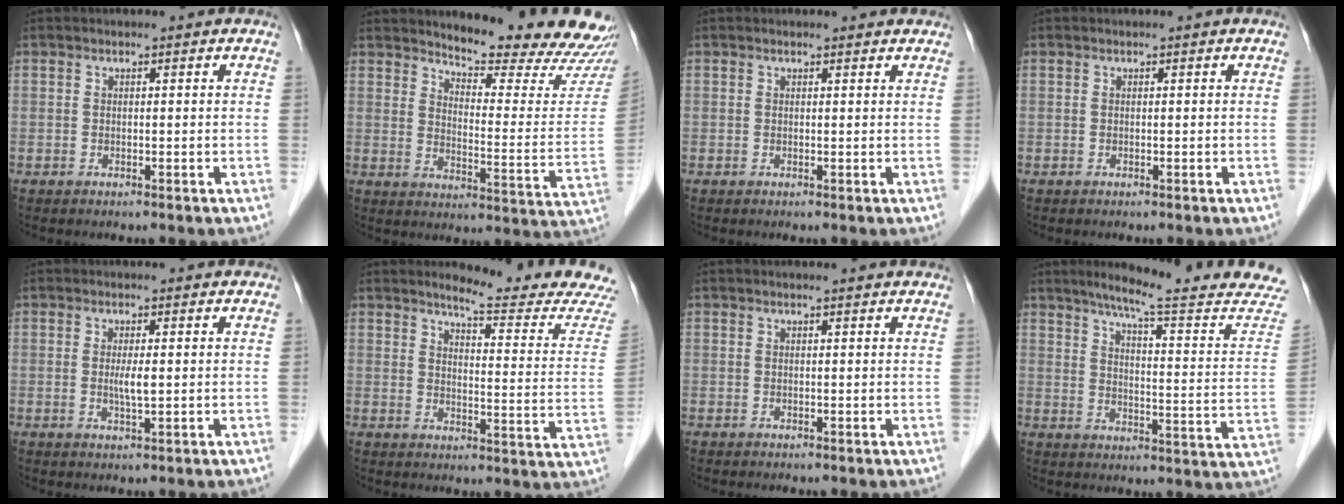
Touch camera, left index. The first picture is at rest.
{"total": 18.2, "force": [17.1, 1.6, 5.9], "torque": [-0.076, -0.099, 0.204]}
{"total": 2.0, "force": [1.9, 0.5, 0.3], "torque": [-0.012, 0.006, 0.016]}
{"total": 0.0}
{"total": 2.3, "force": [0.2, 0.3, 2.3], "torque": [-0.049, -0.003, 0.003]}
{"total": 14.3, "force": [13.9, -1.1, 3.5], "torque": [-0.045, -0.099, 0.156]}
{"total": 1.9, "force": [1.9, 0.0, 0.5], "torque": [-0.015, 0.007, 0.018]}
{"total": 20.5, "force": [18.0, 0.0, 9.8], "torque": [-0.129, -0.063, 0.219]}